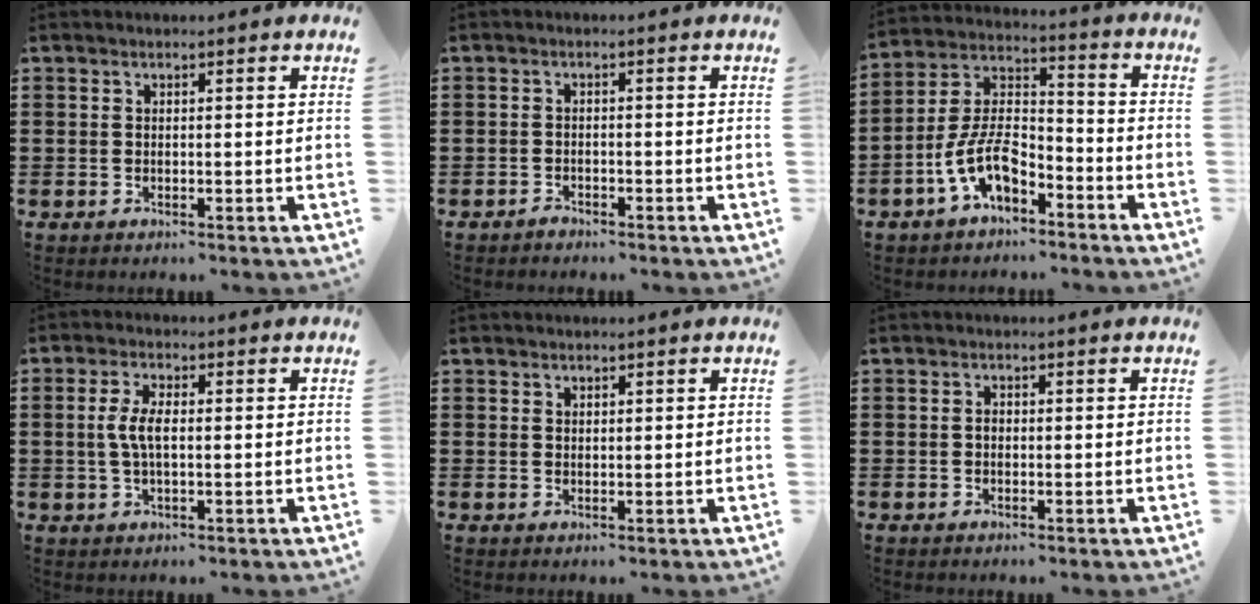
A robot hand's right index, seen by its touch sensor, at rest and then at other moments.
{"total": 1.2, "force": [-1.2, 0.3, 0.1], "torque": [-0.005, 0.002, -0.025]}
{"total": 9.8, "force": [-5.7, 4.6, 6.4], "torque": [-0.155, 0.000, -0.115]}
{"total": 4.4, "force": [0.1, 1.7, 4.0], "torque": [-0.092, 0.000, -0.005]}
{"total": 0.9, "force": [0.8, 0.4, 0.0], "torque": [-0.001, 0.002, 0.016]}
{"total": 0.9, "force": [-0.1, 0.6, 0.6], "torque": [-0.014, 0.001, -0.002]}